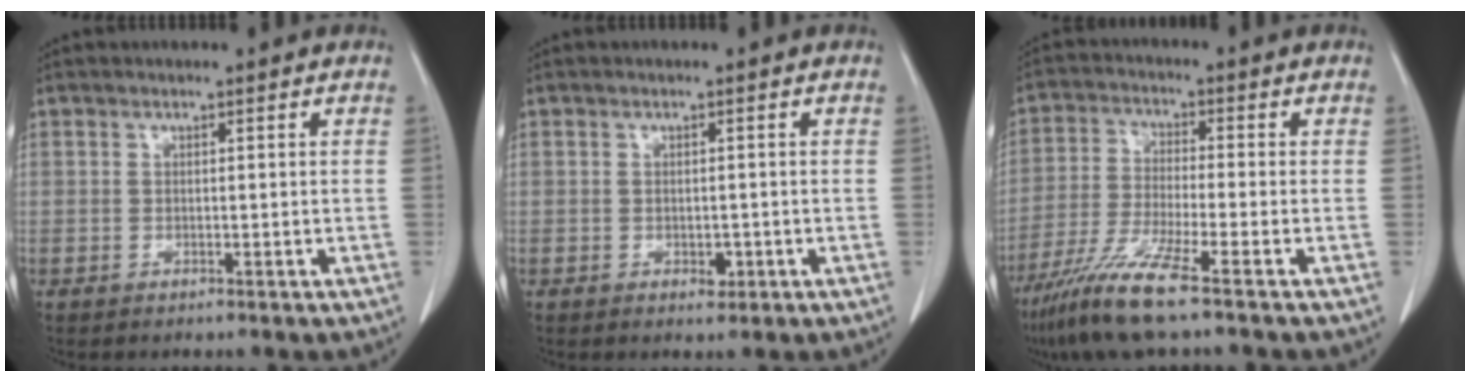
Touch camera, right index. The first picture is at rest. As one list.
[{"total": 1.5, "force": [-0.5, 1.0, 1.0], "torque": [-0.015, 0.000, -0.003]}, {"total": 9.5, "force": [-6.5, -0.5, 6.9], "torque": [-0.146, -0.032, -0.128]}]